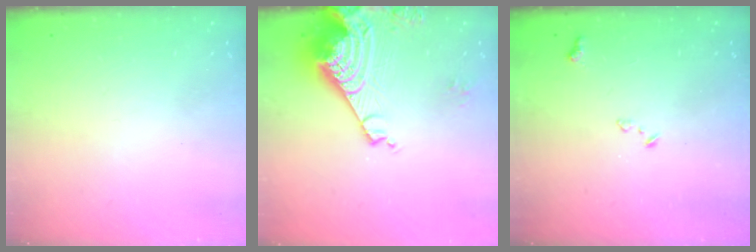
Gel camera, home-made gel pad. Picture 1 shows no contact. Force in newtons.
{"total": 13.5, "press": 13.4, "slide": 1.5}
{"total": 7.4, "press": 7.3, "slide": 1.0}